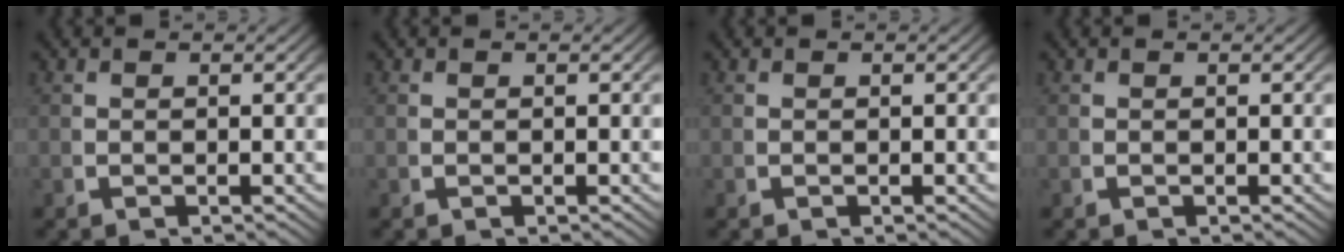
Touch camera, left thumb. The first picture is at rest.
{"total": 0.0}
{"total": 0.0}
{"total": 0.0}